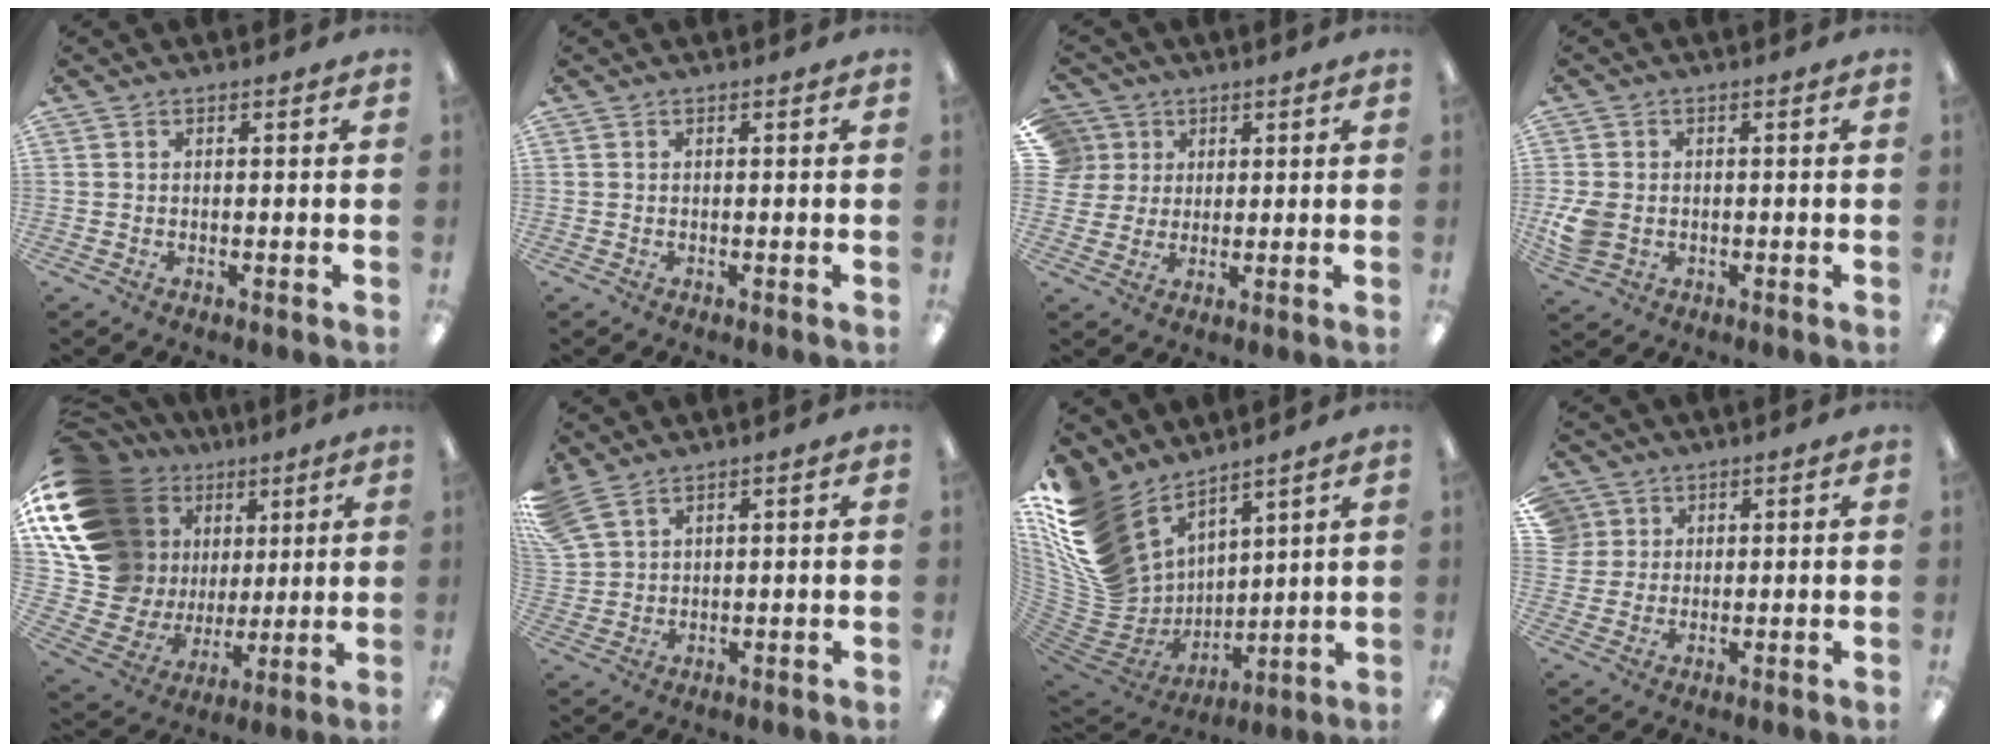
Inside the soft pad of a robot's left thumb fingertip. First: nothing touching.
{"total": 0.0}
{"total": 6.3, "force": [2.3, 5.9, 0.5], "torque": [-0.021, -0.001, 0.046]}
{"total": 6.2, "force": [-0.9, 5.0, 3.6], "torque": [-0.078, 0.002, -0.015]}
{"total": 23.2, "force": [10.3, 17.5, 11.3], "torque": [-0.226, -0.077, 0.234]}
{"total": 6.6, "force": [5.0, 3.4, 2.4], "torque": [-0.064, -0.010, 0.101]}
{"total": 19.2, "force": [10.9, 12.6, 9.6], "torque": [-0.232, -0.075, 0.212]}
{"total": 4.9, "force": [2.5, 4.3, 0.0], "torque": [-0.005, -0.003, 0.045]}